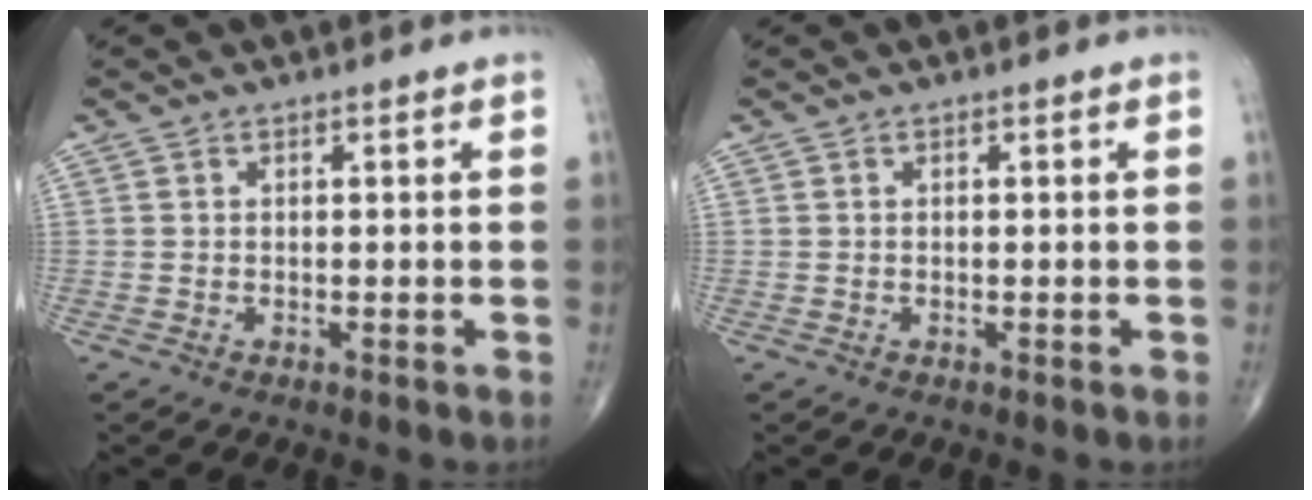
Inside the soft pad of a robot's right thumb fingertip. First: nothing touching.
{"total": 0.0}